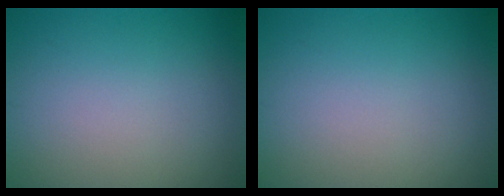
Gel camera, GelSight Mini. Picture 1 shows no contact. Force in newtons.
{"total": 0.0}